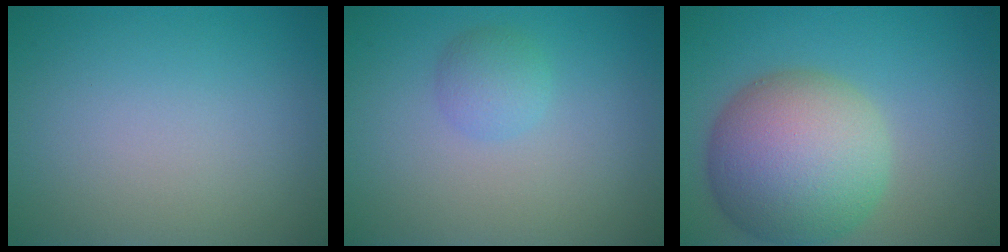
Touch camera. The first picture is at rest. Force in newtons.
{"total": 1.9, "press": 1.9, "slide": 0.0}
{"total": 10.4, "press": 10.4, "slide": 0.5}